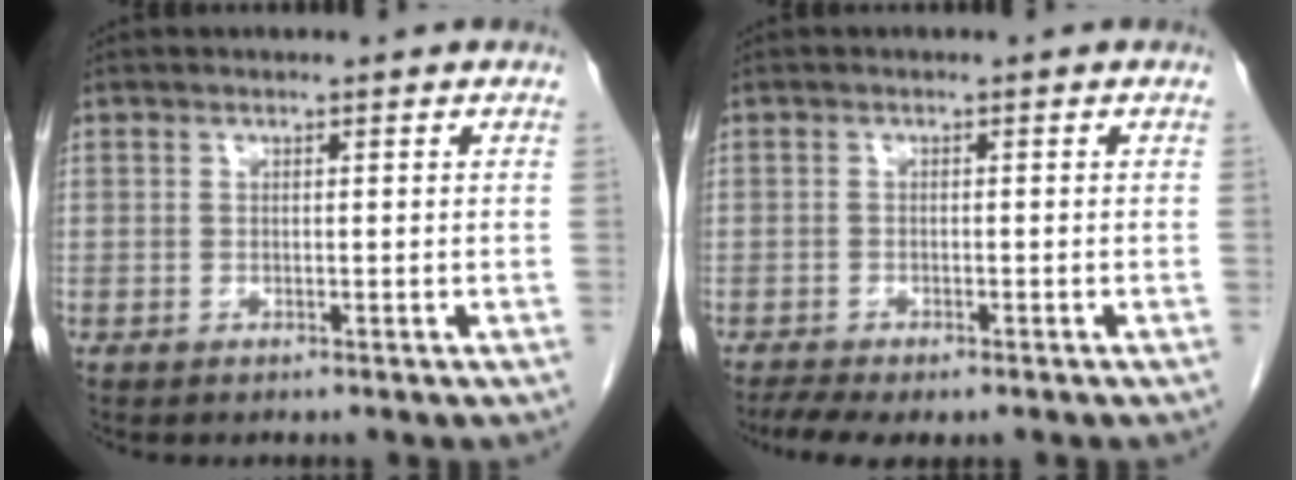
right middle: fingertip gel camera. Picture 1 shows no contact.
{"total": 4.8, "force": [-3.6, 1.3, 2.9], "torque": [-0.051, -0.012, -0.054]}